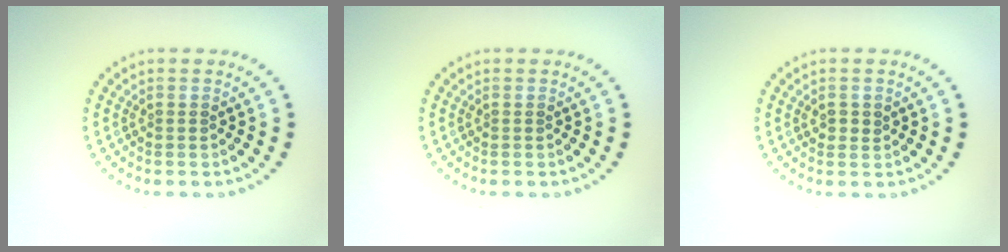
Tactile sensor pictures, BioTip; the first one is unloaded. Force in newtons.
{"total": 0.0}
{"total": 1.2, "press": 1.1, "slide": 0.5}